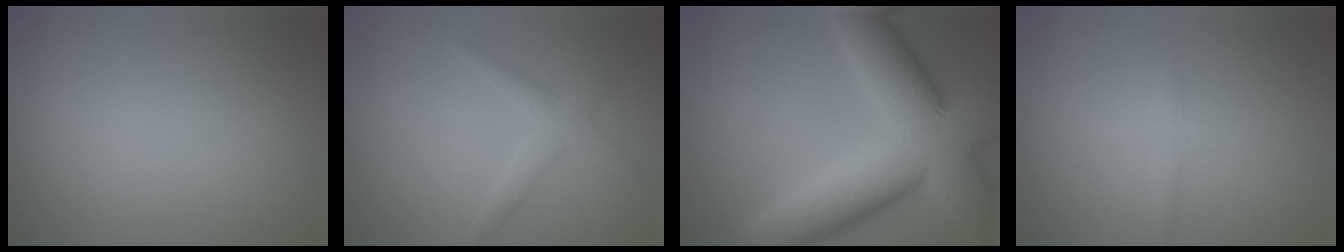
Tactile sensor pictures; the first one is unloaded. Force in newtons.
{"total": 2.1, "press": 2.1, "slide": 0.1}
{"total": 13.5, "press": 13.5, "slide": 0.6}
{"total": 1.3, "press": 1.3, "slide": 0.0}